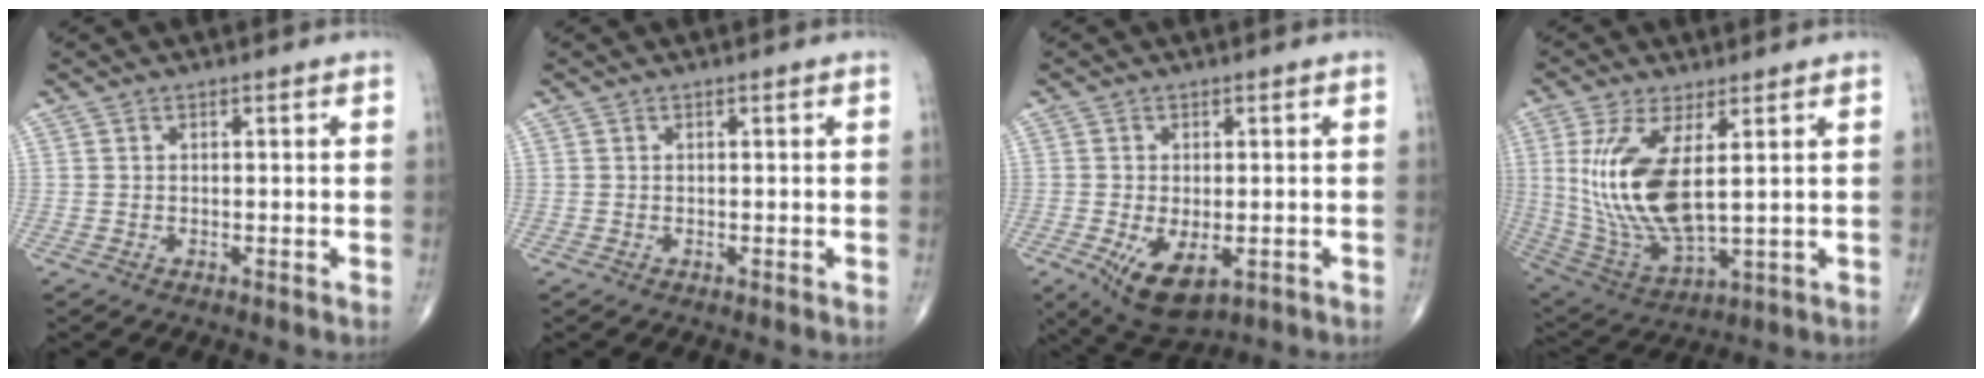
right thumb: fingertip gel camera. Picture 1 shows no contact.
{"total": 0.0}
{"total": 8.4, "force": [-2.7, 4.3, 6.7], "torque": [-0.109, -0.014, -0.033]}
{"total": 16.3, "force": [3.0, 6.1, 14.8], "torque": [-0.310, -0.027, 0.076]}